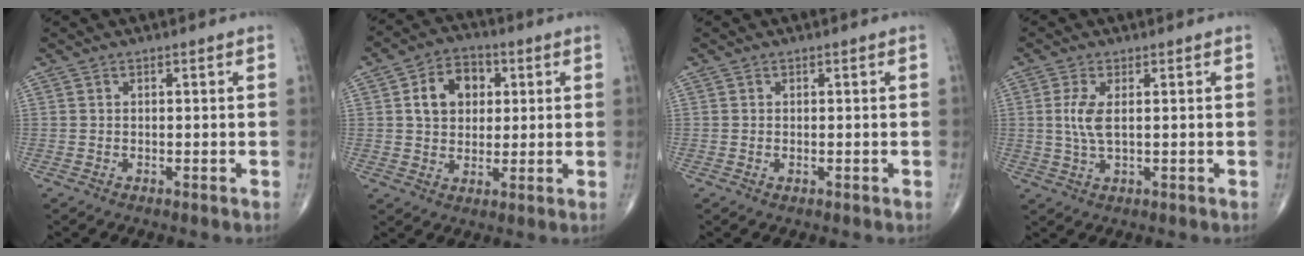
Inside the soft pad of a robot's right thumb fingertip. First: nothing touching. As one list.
[{"total": 9.5, "force": [2.3, 7.2, 5.8], "torque": [-0.065, 0.004, 0.033]}, {"total": 0.6, "force": [-0.1, 0.4, 0.4], "torque": [-0.009, 0.000, -0.001]}, {"total": 4.7, "force": [0.6, 1.7, 4.3], "torque": [-0.105, -0.004, 0.015]}]